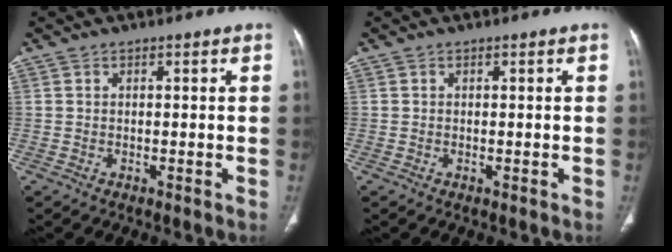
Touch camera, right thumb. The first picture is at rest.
{"total": 0.0}